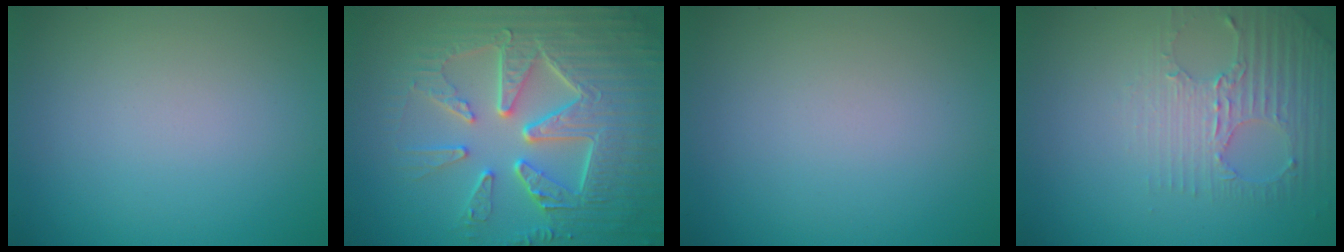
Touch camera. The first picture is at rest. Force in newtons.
{"total": 9.1, "press": 6.5, "slide": 6.3}
{"total": 0.0}
{"total": 2.9, "press": 2.7, "slide": 1.1}